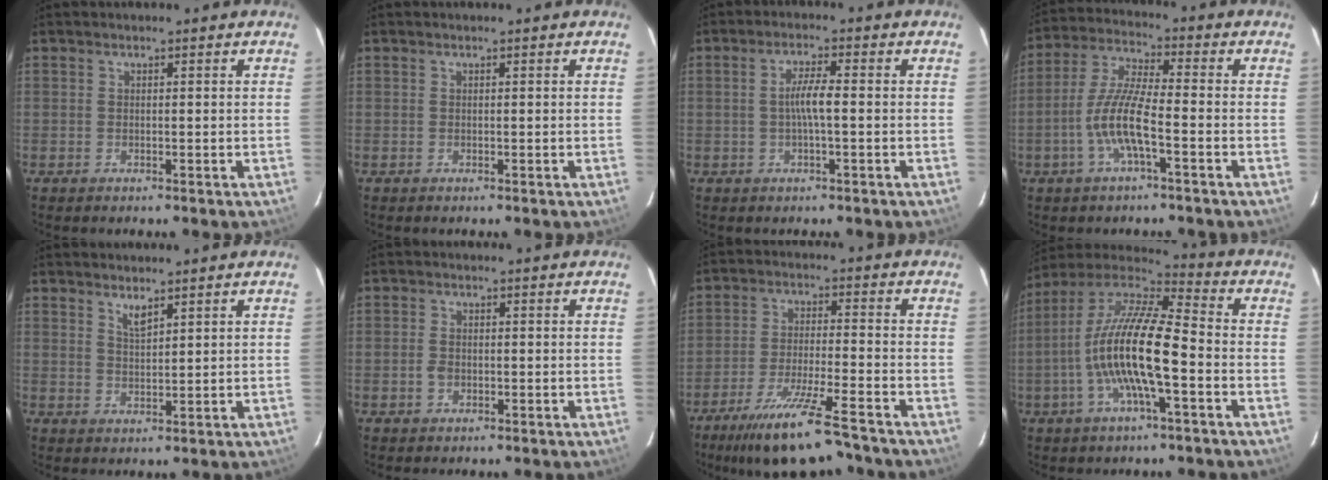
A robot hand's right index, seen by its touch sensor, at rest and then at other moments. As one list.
[{"total": 0.0}, {"total": 3.9, "force": [-0.5, 0.2, 3.9], "torque": [-0.074, 0.003, -0.008]}, {"total": 9.4, "force": [-3.5, 1.4, 8.5], "torque": [-0.183, 0.001, -0.067]}, {"total": 2.6, "force": [2.0, 0.6, 1.5], "torque": [-0.027, -0.002, 0.036]}, {"total": 2.2, "force": [-0.7, 1.5, 1.4], "torque": [-0.031, 0.002, -0.011]}, {"total": 13.5, "force": [-10.6, 1.6, 8.2], "torque": [-0.172, -0.025, -0.181]}, {"total": 16.6, "force": [-4.2, 3.3, 15.7], "torque": [-0.290, -0.007, -0.085]}]